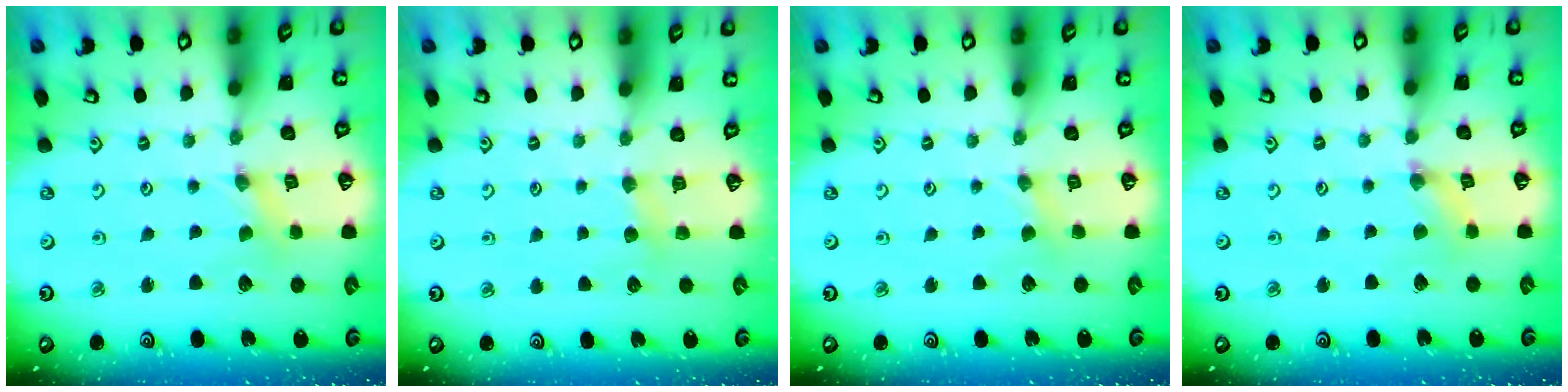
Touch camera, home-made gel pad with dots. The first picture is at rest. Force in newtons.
{"total": 4.3, "press": 4.2, "slide": 0.6}
{"total": 2.3, "press": 2.3, "slide": 0.3}
{"total": 1.5, "press": 1.4, "slide": 0.3}